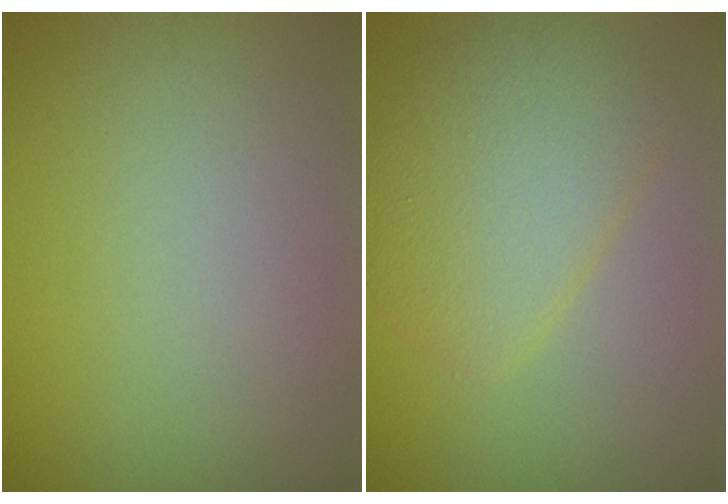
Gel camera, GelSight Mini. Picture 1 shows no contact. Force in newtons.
{"total": 4.8, "press": 4.8, "slide": 0.3}